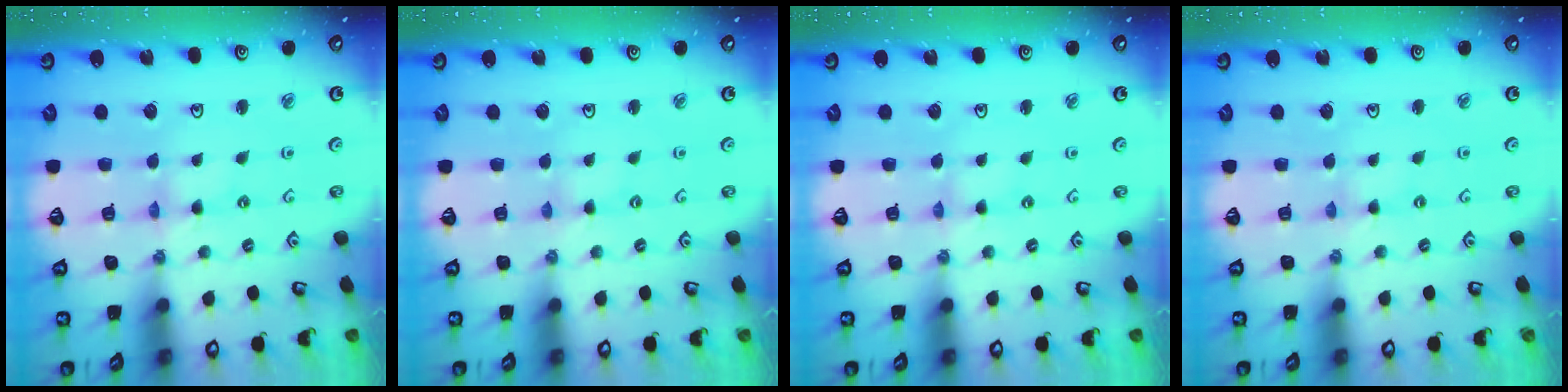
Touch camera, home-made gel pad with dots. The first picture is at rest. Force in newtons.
{"total": 0.0}
{"total": 0.0}
{"total": 1.0, "press": 1.0, "slide": 0.0}